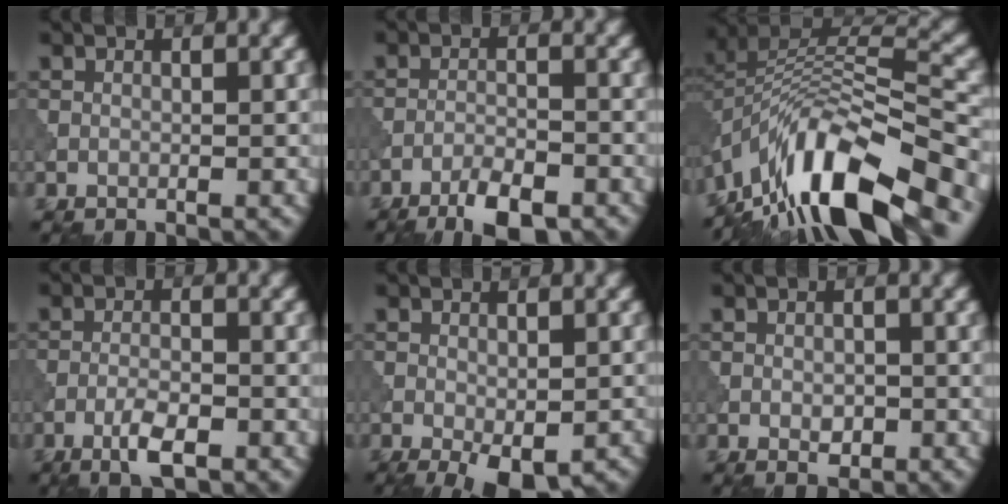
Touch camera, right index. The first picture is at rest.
{"total": 4.7, "force": [-3.4, 1.3, 2.9], "torque": [-0.050, 0.002, -0.060]}
{"total": 13.7, "force": [-8.6, 5.2, 9.3], "torque": [-0.173, 0.029, -0.154]}
{"total": 2.9, "force": [-1.6, 0.8, 2.3], "torque": [-0.049, 0.002, -0.034]}
{"total": 4.7, "force": [-2.1, 2.0, 3.7], "torque": [-0.056, -0.010, -0.025]}
{"total": 1.3, "force": [-0.3, 0.8, 0.9], "torque": [-0.015, 0.001, -0.007]}